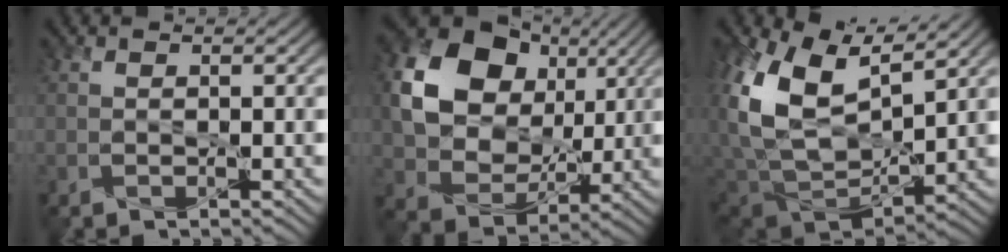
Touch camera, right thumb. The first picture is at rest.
{"total": 15.2, "force": [4.1, 11.7, 8.9], "torque": [-0.207, 0.012, 0.080]}
{"total": 15.2, "force": [5.9, 8.8, 10.8], "torque": [-0.243, 0.005, 0.124]}